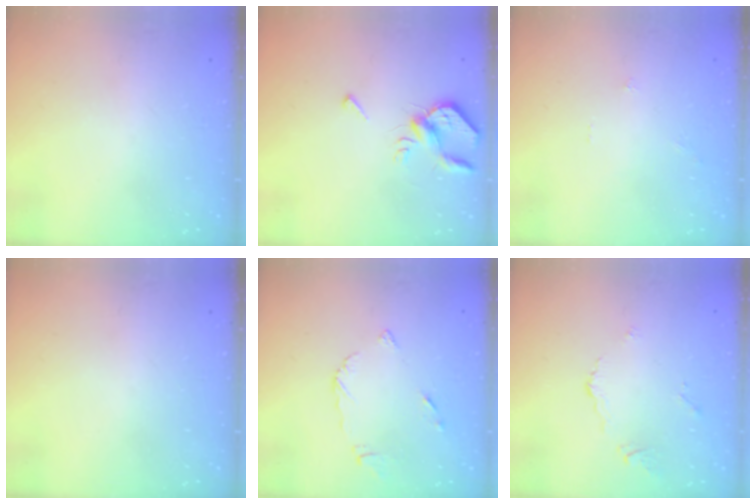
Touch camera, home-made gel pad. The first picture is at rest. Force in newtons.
{"total": 5.6, "press": 5.6, "slide": 1.0}
{"total": 0.0}
{"total": 0.0}
{"total": 5.2, "press": 5.2, "slide": 0.5}
{"total": 3.0, "press": 2.9, "slide": 0.8}